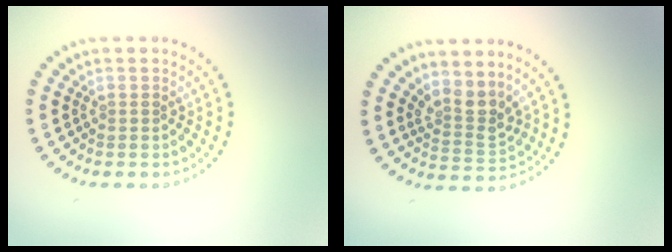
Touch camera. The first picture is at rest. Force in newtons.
{"total": 2.8, "press": 2.1, "slide": 1.8}